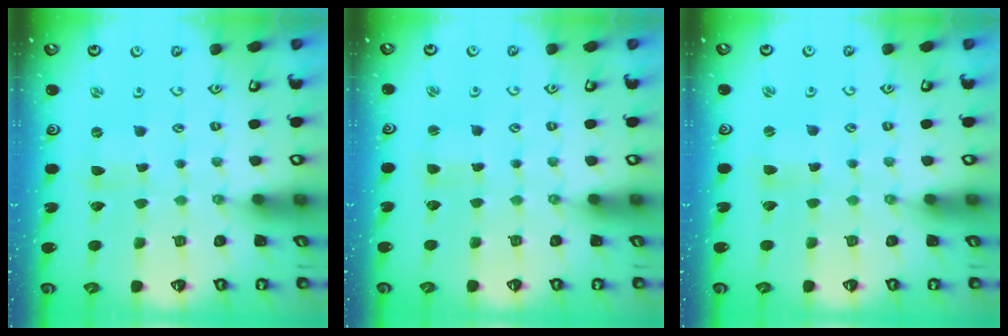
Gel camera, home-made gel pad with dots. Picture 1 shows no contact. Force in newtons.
{"total": 0.9, "press": 0.9, "slide": 0.1}
{"total": 0.6, "press": 0.6, "slide": 0.2}